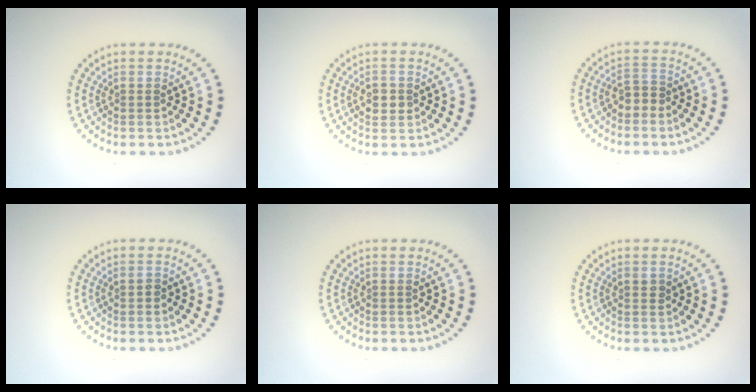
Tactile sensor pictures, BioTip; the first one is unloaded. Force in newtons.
{"total": 2.4, "press": 2.4, "slide": 0.0}
{"total": 1.6, "press": 1.4, "slide": 0.7}
{"total": 0.7, "press": 0.7, "slide": 0.0}
{"total": 0.0}
{"total": 0.8, "press": 0.7, "slide": 0.3}